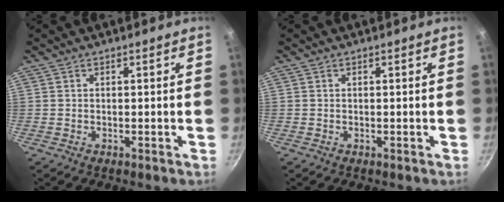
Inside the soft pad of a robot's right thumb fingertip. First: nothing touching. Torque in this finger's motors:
{"motor_torque": [-0.02, -0.15, -0.29, 0.21, 0.03]}